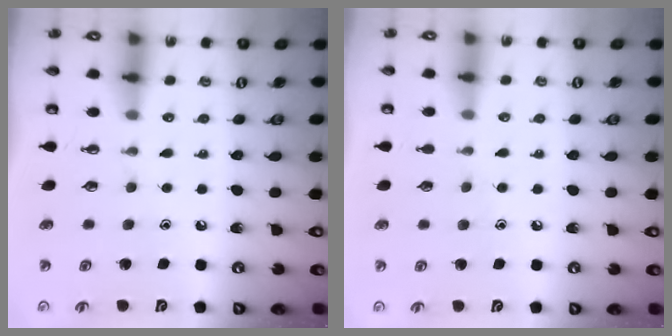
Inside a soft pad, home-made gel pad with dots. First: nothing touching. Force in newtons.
{"total": 5.9, "press": 5.9, "slide": 0.6}